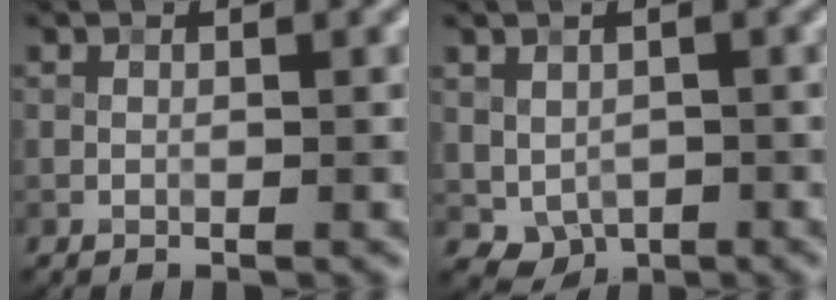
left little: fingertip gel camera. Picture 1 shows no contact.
{"total": 2.8, "force": [-0.3, 2.3, 1.5], "torque": [-0.023, -0.011, 0.005]}